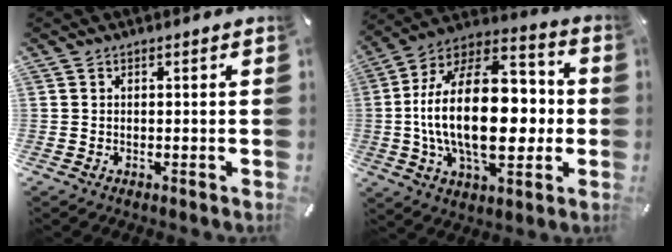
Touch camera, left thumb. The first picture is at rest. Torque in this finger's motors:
{"motor_torque": [0.52, 3.01, 1.84, 0.93, 0.60]}